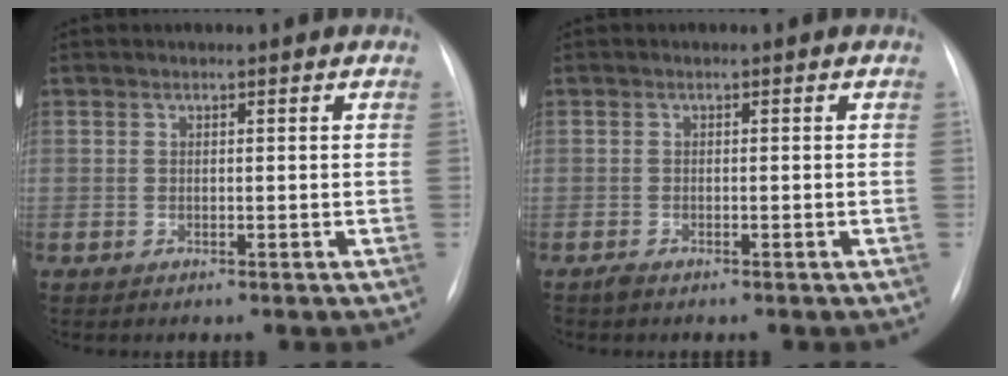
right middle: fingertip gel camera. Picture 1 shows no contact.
{"total": 0.7, "force": [-0.7, 0.2, 0.3], "torque": [-0.009, -0.001, -0.012]}